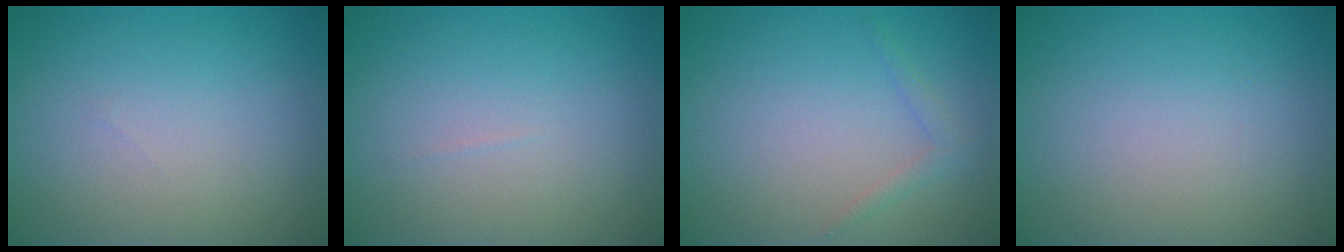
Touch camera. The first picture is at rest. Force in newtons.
{"total": 0.0}
{"total": 1.1, "press": 1.1, "slide": 0.1}
{"total": 0.0}